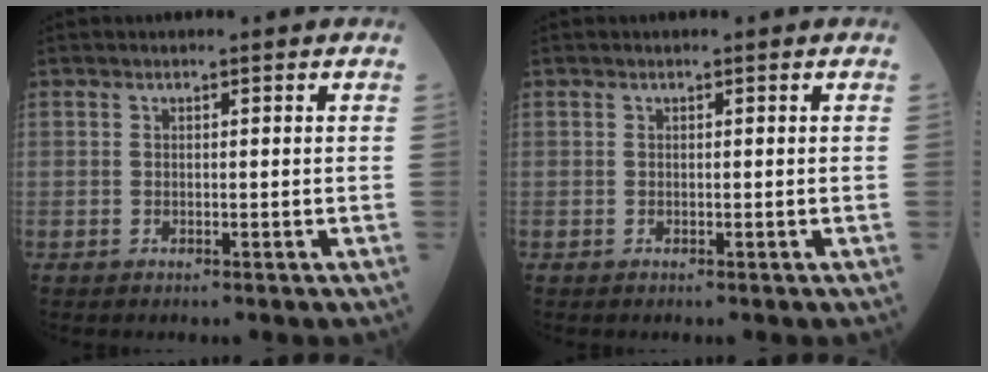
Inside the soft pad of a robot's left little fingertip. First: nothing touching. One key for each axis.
{"total": 0.0}